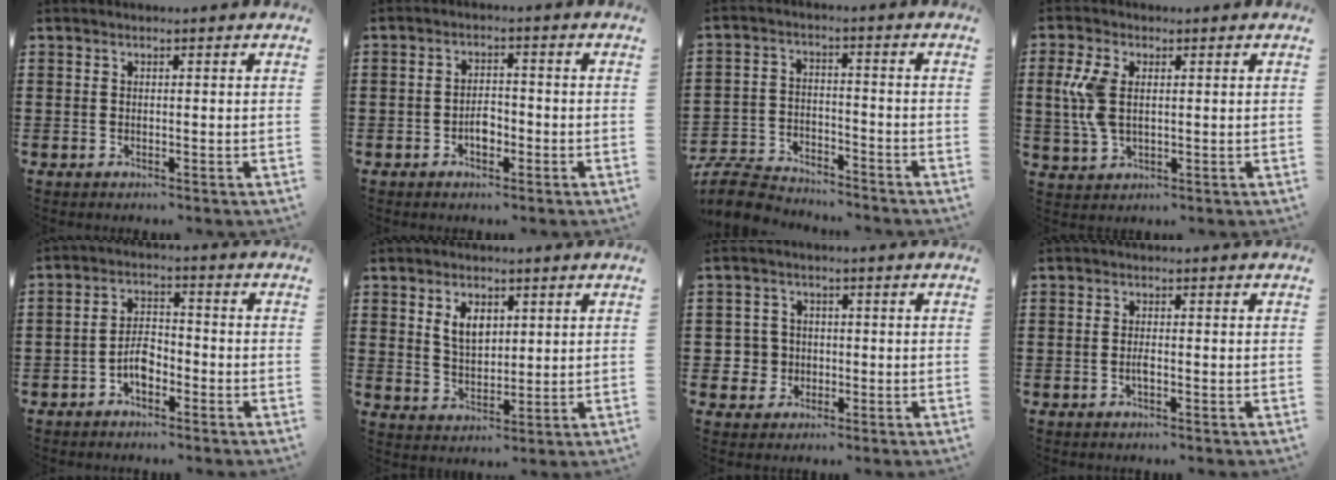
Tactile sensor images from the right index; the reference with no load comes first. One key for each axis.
{"total": 3.0, "fx": -1.3, "fy": 1.7, "fz": 2.1, "tx": -0.041, "ty": 0.004, "tz": -0.024}
{"total": 6.9, "fx": -6.6, "fy": 1.3, "fz": 1.1, "tx": -0.038, "ty": 0.009, "tz": -0.135}
{"total": 6.5, "fx": 1.0, "fy": 3.7, "fz": 5.2, "tx": -0.135, "ty": 0.003, "tz": 0.012}
{"total": 4.3, "fx": -2.0, "fy": 2.3, "fz": 3.0, "tx": -0.067, "ty": 0.002, "tz": -0.042}
{"total": 4.6, "fx": 2.0, "fy": 2.7, "fz": 3.1, "tx": -0.063, "ty": 0.007, "tz": 0.033}
{"total": 3.8, "fx": -0.6, "fy": 3.6, "fz": 0.8, "tx": -0.038, "ty": 0.007, "tz": -0.017}
{"total": 1.5, "fx": -0.5, "fy": 0.4, "fz": 1.3, "tx": -0.026, "ty": 0.000, "tz": -0.009}